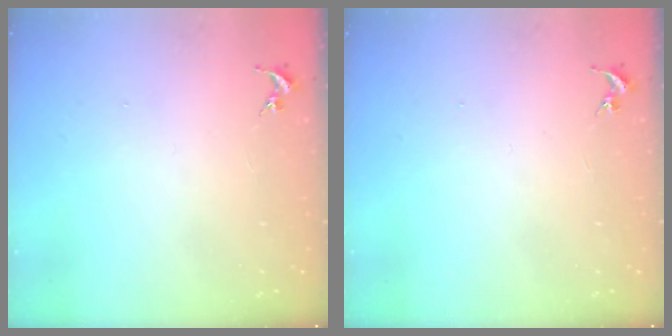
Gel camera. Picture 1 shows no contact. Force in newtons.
{"total": 0.0}